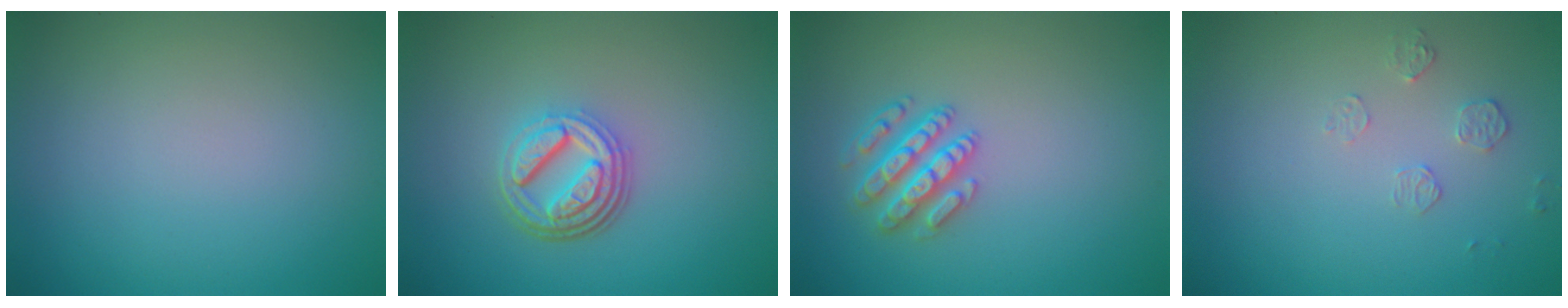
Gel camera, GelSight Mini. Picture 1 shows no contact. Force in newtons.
{"total": 4.7, "press": 3.5, "slide": 3.1}
{"total": 3.4, "press": 3.2, "slide": 1.2}
{"total": 1.3, "press": 0.6, "slide": 1.1}